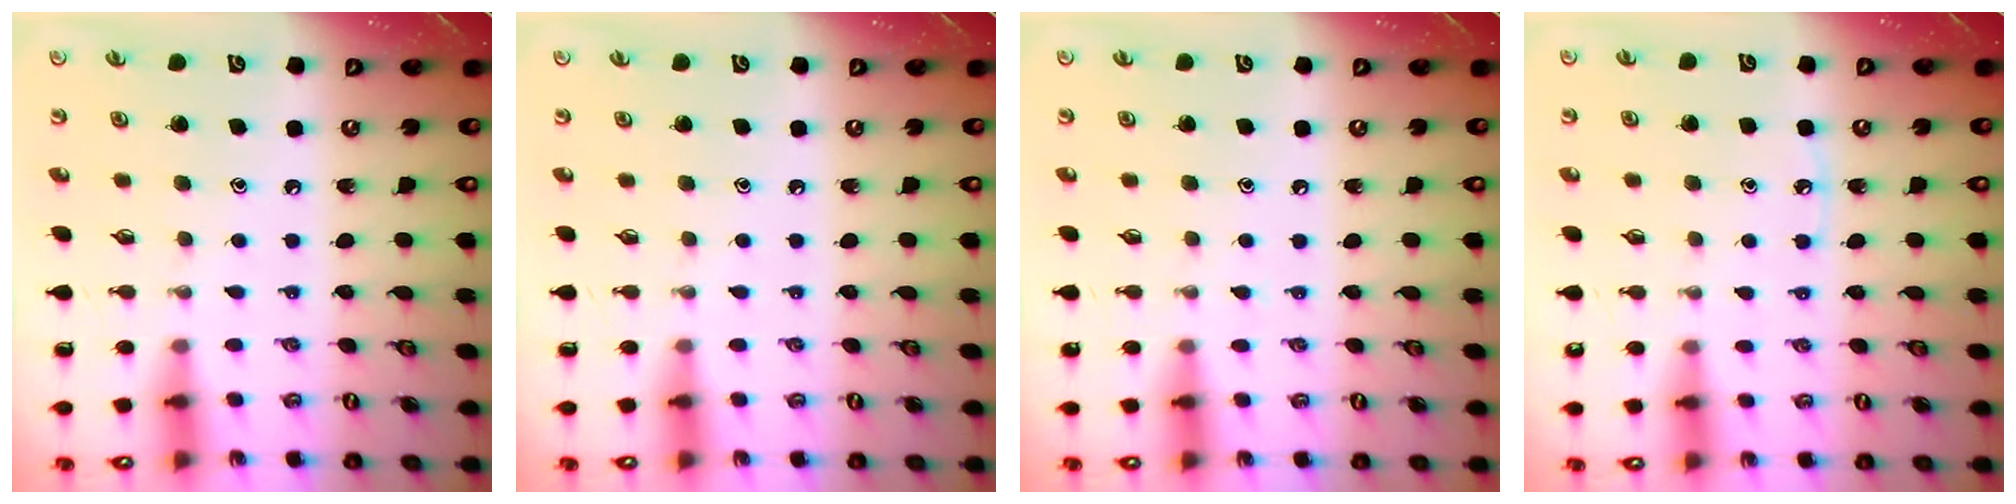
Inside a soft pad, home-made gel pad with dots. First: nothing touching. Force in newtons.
{"total": 0.0}
{"total": 4.8, "press": 4.8, "slide": 0.6}
{"total": 3.4, "press": 3.4, "slide": 0.5}